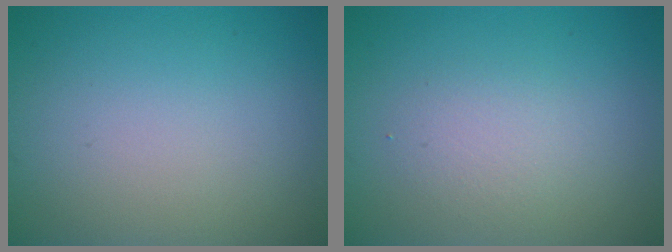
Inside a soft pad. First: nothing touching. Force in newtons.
{"total": 2.0, "press": 1.9, "slide": 0.2}